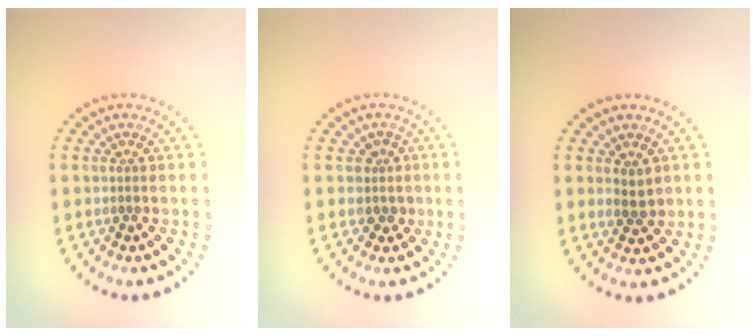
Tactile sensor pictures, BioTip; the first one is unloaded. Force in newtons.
{"total": 1.7, "press": 1.3, "slide": 1.0}
{"total": 1.5, "press": 1.4, "slide": 0.4}